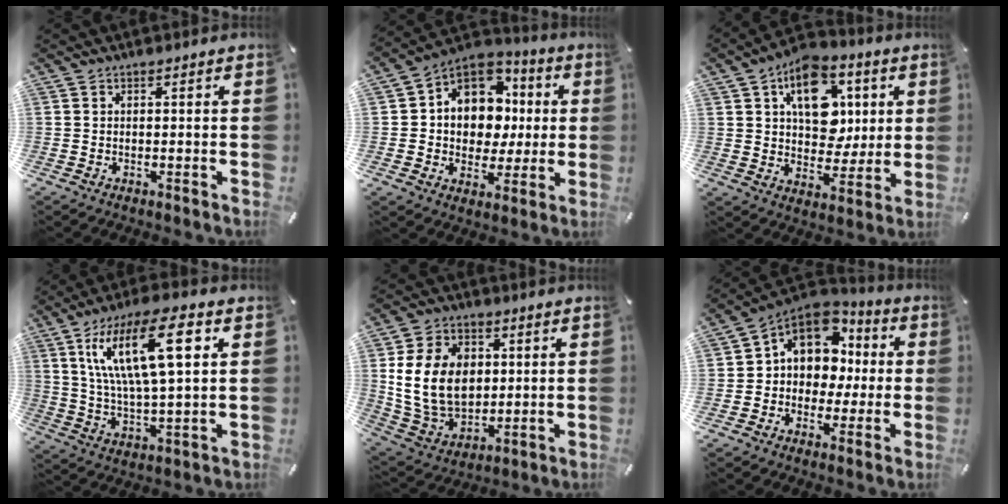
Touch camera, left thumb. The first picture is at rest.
{"total": 12.3, "force": [1.5, 11.2, 5.0], "torque": [-0.092, -0.009, 0.036]}
{"total": 15.1, "force": [5.0, 11.2, 8.7], "torque": [-0.125, -0.016, 0.094]}
{"total": 18.3, "force": [7.4, 5.9, 15.6], "torque": [-0.318, -0.002, 0.113]}
{"total": 15.7, "force": [2.0, 12.2, 9.7], "torque": [-0.213, 0.010, 0.036]}
{"total": 11.3, "force": [2.4, 9.9, 4.9], "torque": [-0.095, -0.011, 0.050]}